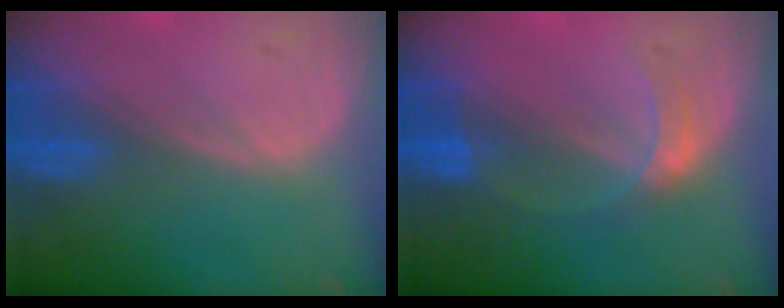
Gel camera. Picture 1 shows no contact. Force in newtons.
{"total": 3.3, "press": 3.3, "slide": 0.2}